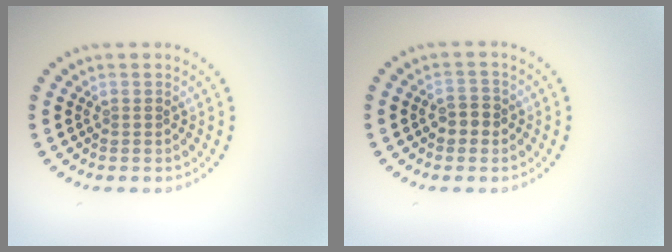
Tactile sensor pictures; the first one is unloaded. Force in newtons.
{"total": 1.8, "press": 1.8, "slide": 0.4}